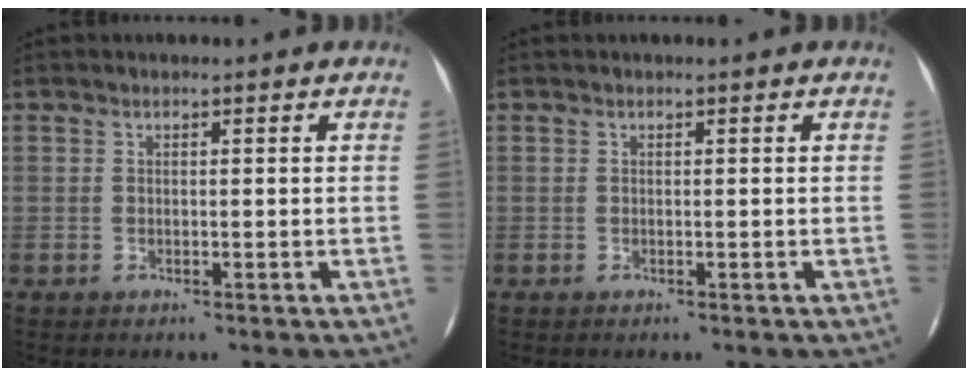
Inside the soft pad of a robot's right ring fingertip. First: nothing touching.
{"total": 0.0}